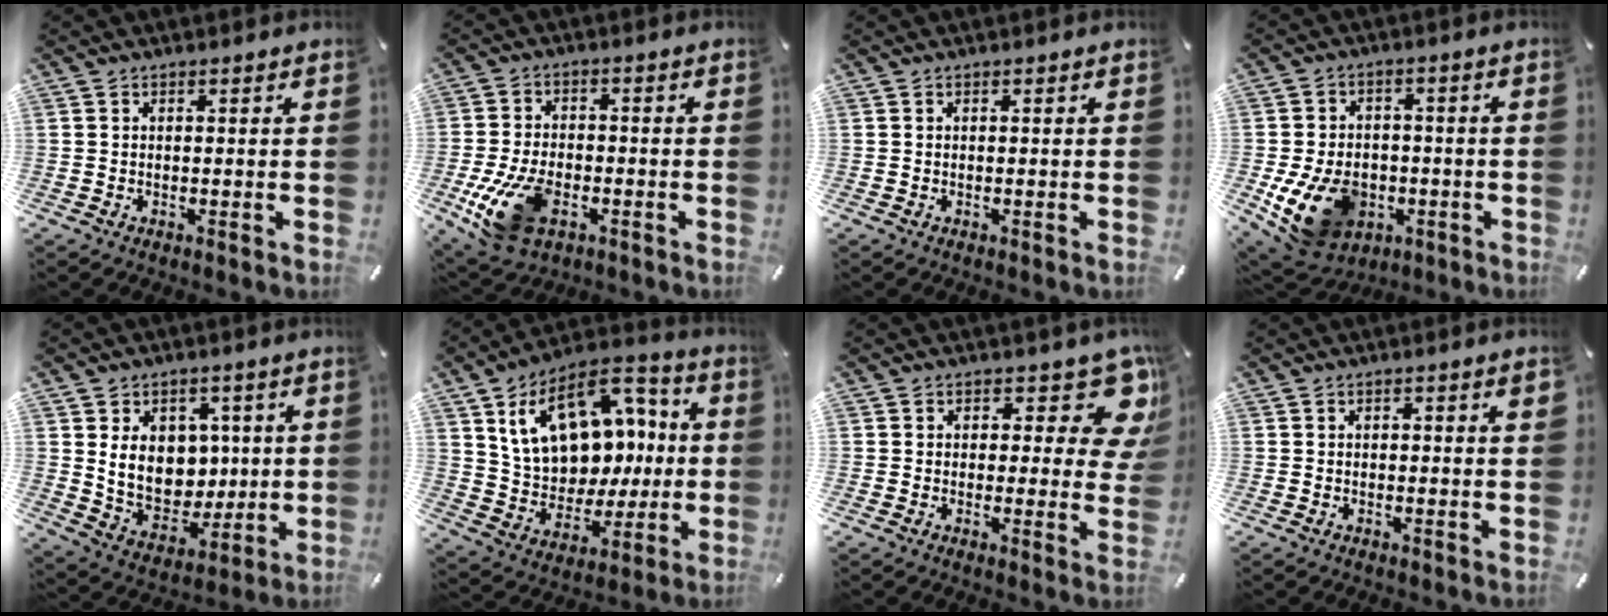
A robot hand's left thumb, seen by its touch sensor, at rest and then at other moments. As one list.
[{"total": 12.9, "force": [-4.7, 7.9, 9.0], "torque": [-0.185, 0.006, -0.081]}, {"total": 0.0}, {"total": 14.9, "force": [-4.7, 11.2, 8.7], "torque": [-0.175, 0.026, -0.074]}, {"total": 12.6, "force": [2.9, 10.5, 6.3], "torque": [-0.104, -0.019, 0.061]}, {"total": 19.6, "force": [6.9, 14.2, 11.7], "torque": [-0.207, -0.026, 0.131]}, {"total": 11.7, "force": [6.3, 5.7, 8.0], "torque": [-0.084, -0.050, 0.109]}, {"total": 1.5, "force": [0.4, 0.4, 1.3], "torque": [-0.025, 0.003, 0.006]}]